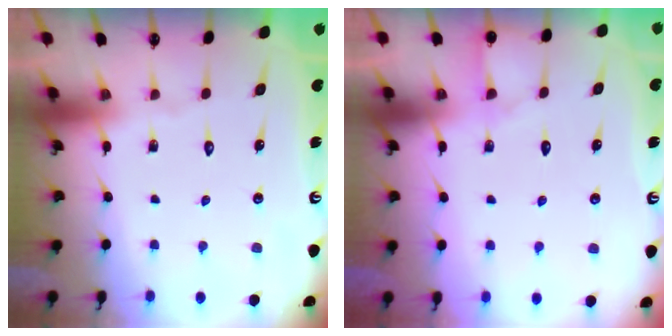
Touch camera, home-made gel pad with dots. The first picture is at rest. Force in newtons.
{"total": 5.4, "press": 5.4, "slide": 0.6}